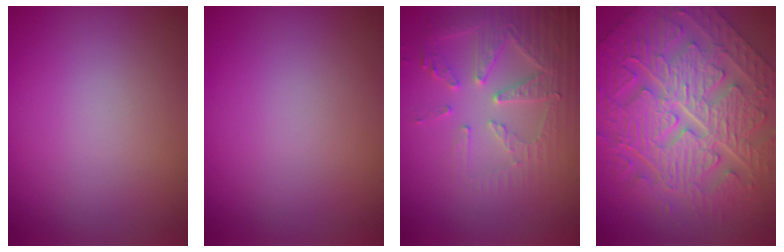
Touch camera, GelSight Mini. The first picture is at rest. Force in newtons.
{"total": 0.0}
{"total": 4.2, "press": 4.1, "slide": 1.0}
{"total": 11.1, "press": 7.8, "slide": 7.9}